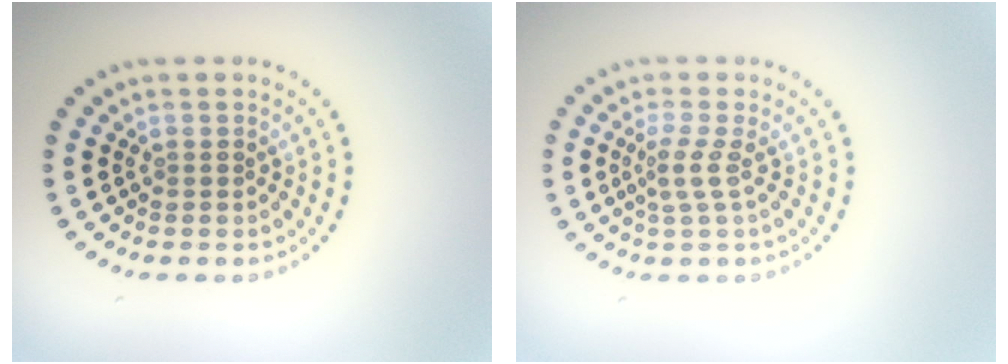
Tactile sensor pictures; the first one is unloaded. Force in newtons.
{"total": 2.0, "press": 1.3, "slide": 1.5}